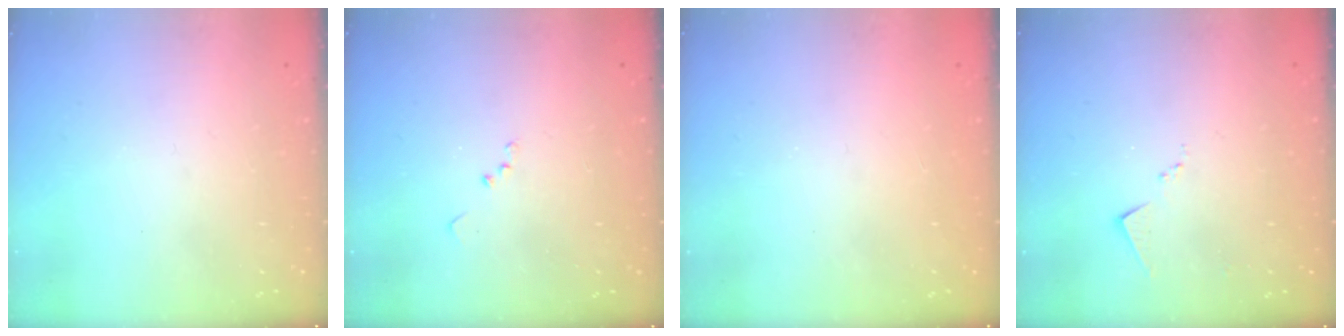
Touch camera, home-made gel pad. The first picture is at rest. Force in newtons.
{"total": 8.6, "press": 8.5, "slide": 1.1}
{"total": 0.9, "press": 0.9, "slide": 0.1}
{"total": 6.5, "press": 6.5, "slide": 0.5}